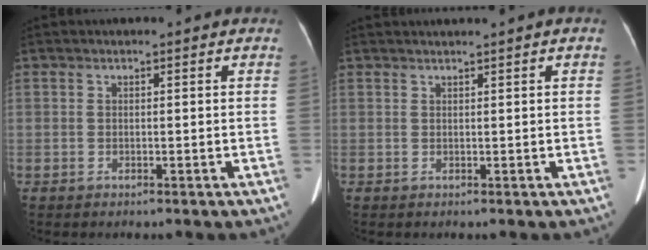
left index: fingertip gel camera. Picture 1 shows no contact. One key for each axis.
{"total": 1.0, "fx": 0.6, "fy": -0.3, "fz": 0.7, "tx": -0.017, "ty": 0.008, "tz": 0.017}